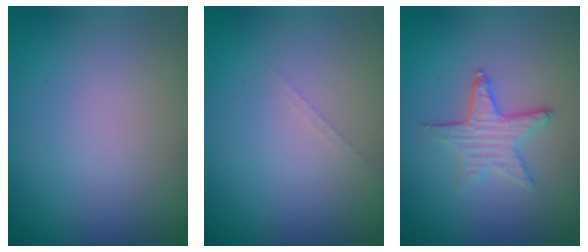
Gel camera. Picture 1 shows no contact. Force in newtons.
{"total": 0.6, "press": 0.6, "slide": 0.1}
{"total": 2.8, "press": 2.5, "slide": 1.3}